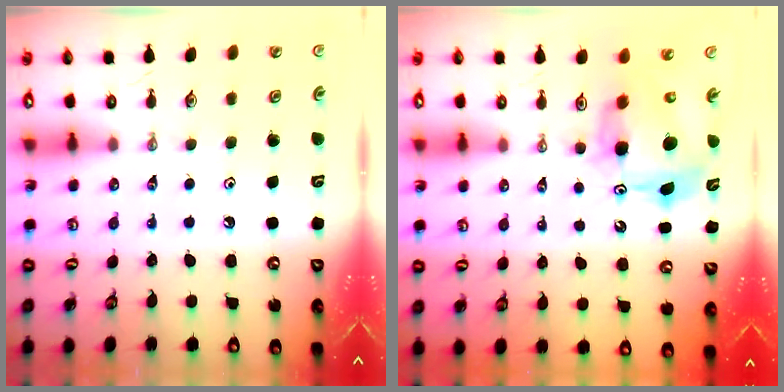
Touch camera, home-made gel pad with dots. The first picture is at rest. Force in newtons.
{"total": 11.1, "press": 11.1, "slide": 1.1}